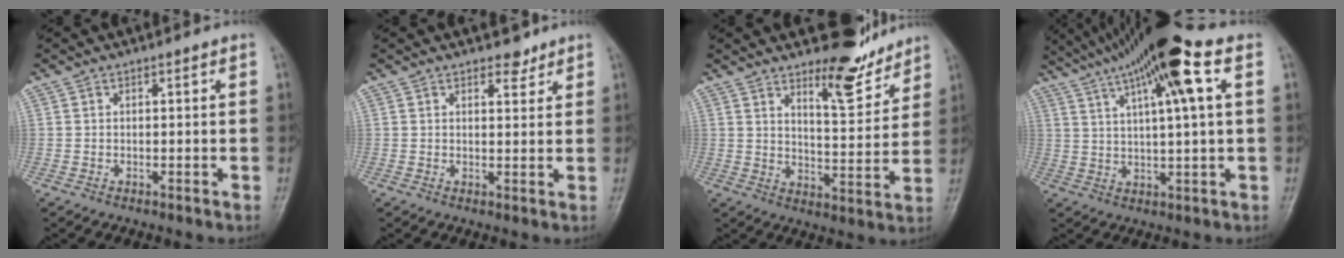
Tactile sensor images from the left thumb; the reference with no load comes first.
{"total": 2.6, "force": [2.1, 1.4, 0.8], "torque": [0.004, -0.013, 0.028]}
{"total": 9.2, "force": [7.6, 2.7, 4.6], "torque": [-0.047, -0.069, 0.123]}
{"total": 16.6, "force": [7.6, 2.3, 14.6], "torque": [-0.255, 0.017, 0.125]}